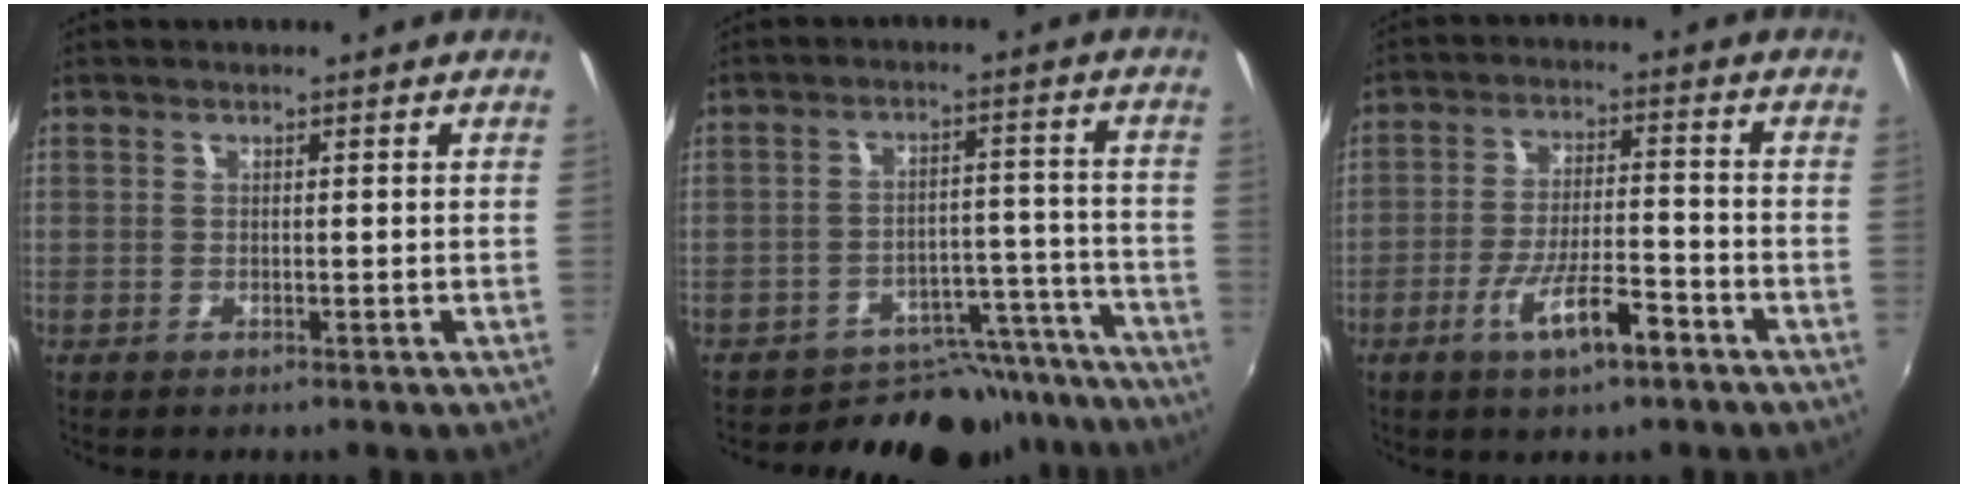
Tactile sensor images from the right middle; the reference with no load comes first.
{"total": 13.9, "force": [-12.5, 6.0, 1.2], "torque": [-0.004, 0.053, -0.156]}
{"total": 9.3, "force": [-5.2, 2.3, 7.3], "torque": [-0.140, -0.009, -0.086]}